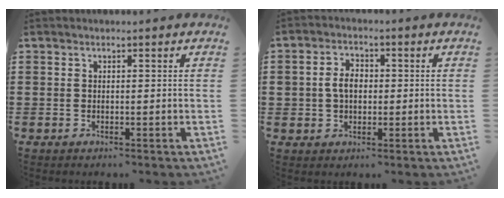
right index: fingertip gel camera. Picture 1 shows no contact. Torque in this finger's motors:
{"motor_torque": [0.14, 0.03, 0.15, 0.08]}